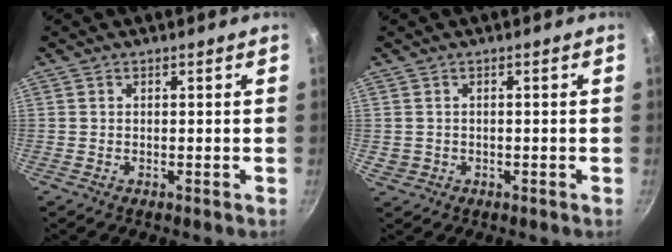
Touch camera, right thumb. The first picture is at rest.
{"total": 1.6, "force": [-0.2, 1.4, 0.6], "torque": [-0.010, 0.008, 0.007]}